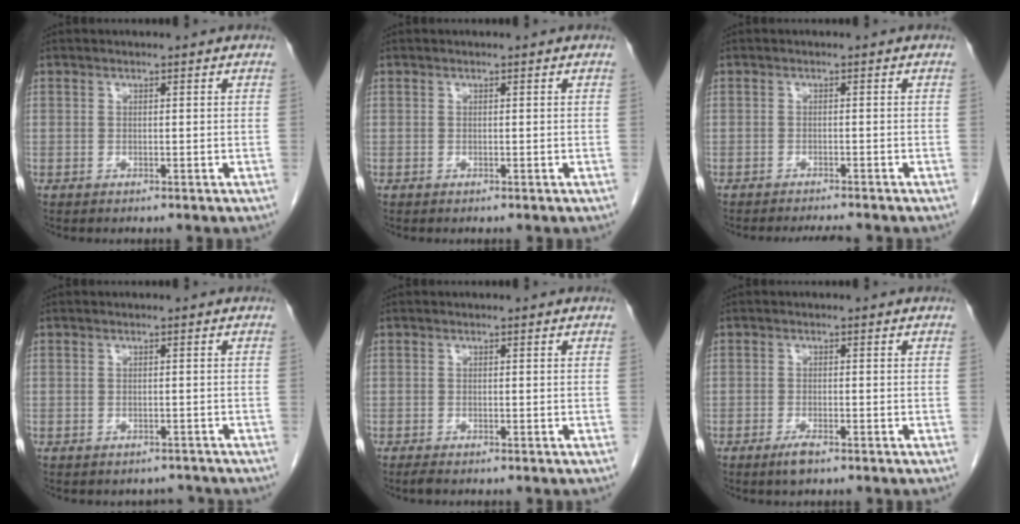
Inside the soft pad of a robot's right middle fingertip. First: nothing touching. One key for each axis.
{"total": 0.0}
{"total": 3.9, "fx": -3.7, "fy": 0.1, "fz": 1.3, "tx": -0.016, "ty": -0.009, "tz": -0.052}
{"total": 2.0, "fx": -1.7, "fy": 1.0, "fz": -0.1, "tx": 0.003, "ty": 0.003, "tz": -0.023}
{"total": 0.9, "fx": -0.7, "fy": 0.1, "fz": 0.5, "tx": -0.017, "ty": -0.004, "tz": -0.014}
{"total": 2.1, "fx": -1.4, "fy": 0.4, "fz": 1.5, "tx": -0.030, "ty": -0.002, "tz": -0.025}